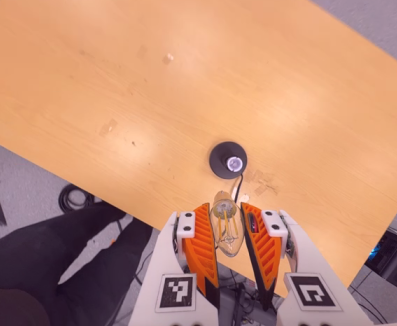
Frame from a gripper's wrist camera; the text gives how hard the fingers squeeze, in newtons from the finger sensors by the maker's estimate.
{"total": 10.2, "left": 9.8, "right": 10.7}